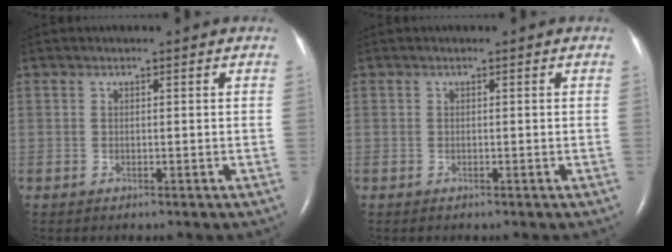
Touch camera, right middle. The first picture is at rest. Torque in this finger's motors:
{"motor_torque": [-0.12, -0.02, 0.01, 0.01]}